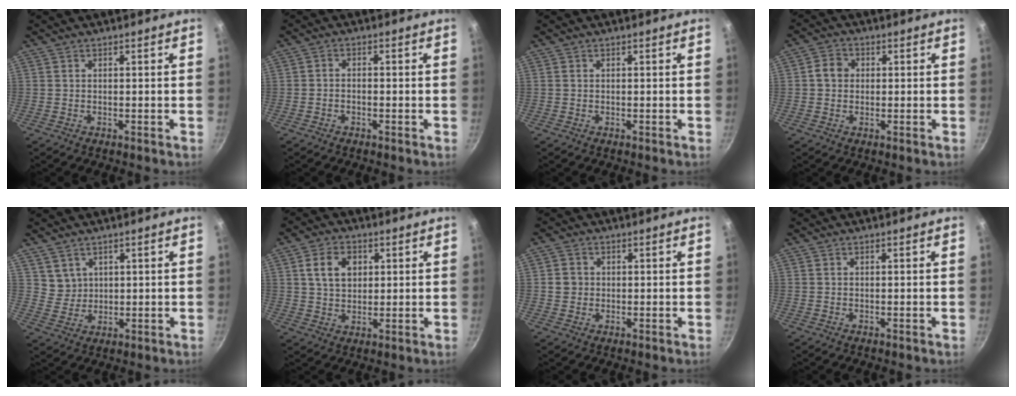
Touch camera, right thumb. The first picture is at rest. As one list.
[{"total": 1.5, "force": [-0.8, 0.9, 0.9], "torque": [-0.016, 0.011, -0.017]}, {"total": 0.0}, {"total": 3.8, "force": [0.3, 3.3, 1.8], "torque": [-0.015, 0.009, -0.004]}, {"total": 3.4, "force": [2.0, 2.7, 0.4], "torque": [0.013, 0.002, 0.046]}, {"total": 7.3, "force": [2.1, 5.3, 4.5], "torque": [-0.064, 0.003, 0.034]}, {"total": 3.0, "force": [0.1, 2.8, 1.1], "torque": [-0.007, 0.007, -0.002]}, {"total": 0.0}]